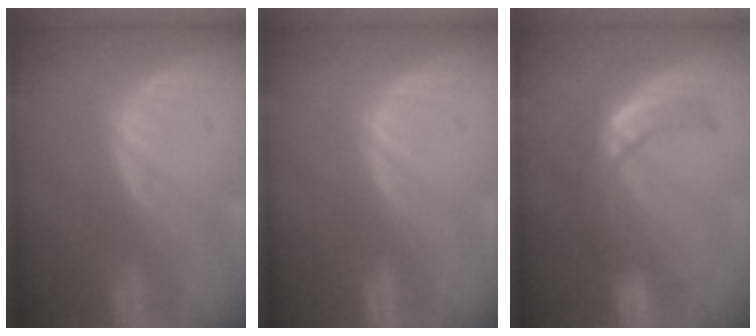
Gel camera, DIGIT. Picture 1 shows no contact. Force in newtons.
{"total": 0.0}
{"total": 7.8, "press": 6.5, "slide": 4.3}